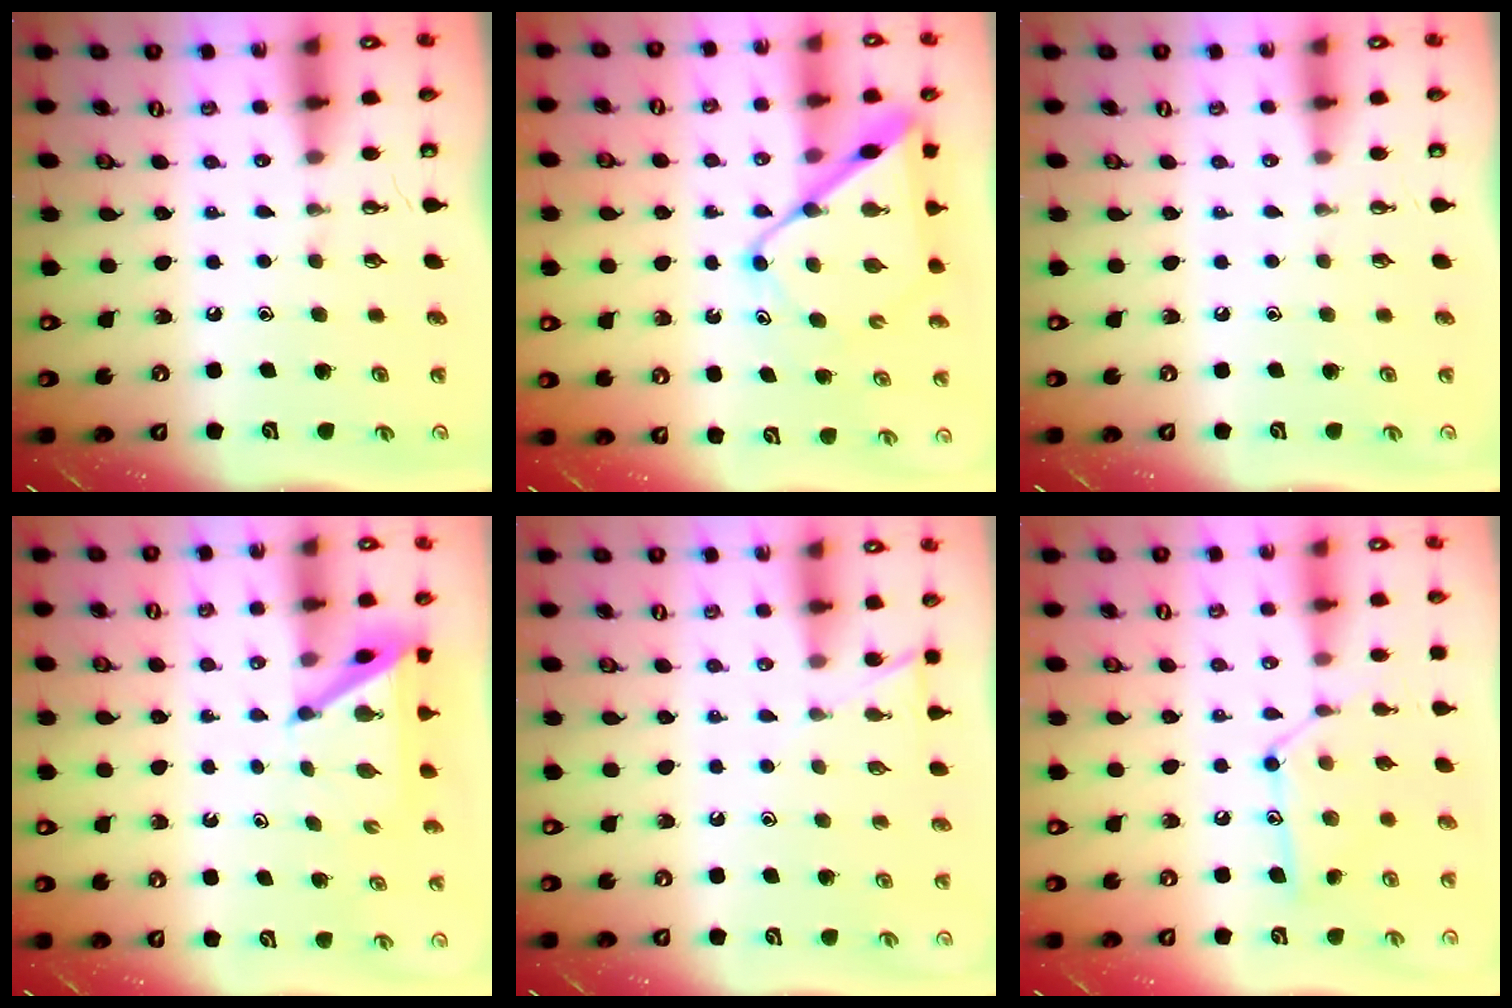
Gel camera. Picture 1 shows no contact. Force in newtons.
{"total": 12.7, "press": 12.6, "slide": 1.2}
{"total": 0.0}
{"total": 5.9, "press": 5.9, "slide": 0.3}
{"total": 5.1, "press": 5.1, "slide": 0.6}
{"total": 12.2, "press": 12.2, "slide": 0.8}